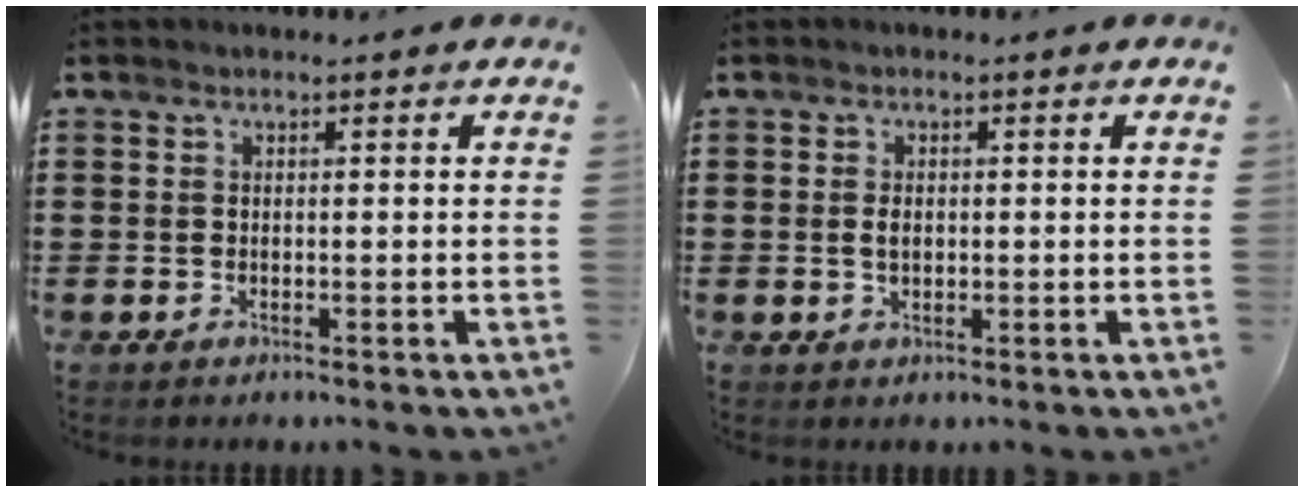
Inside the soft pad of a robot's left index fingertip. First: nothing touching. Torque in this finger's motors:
{"motor_torque": [0.43, 0.37, 0.24, 0.02]}